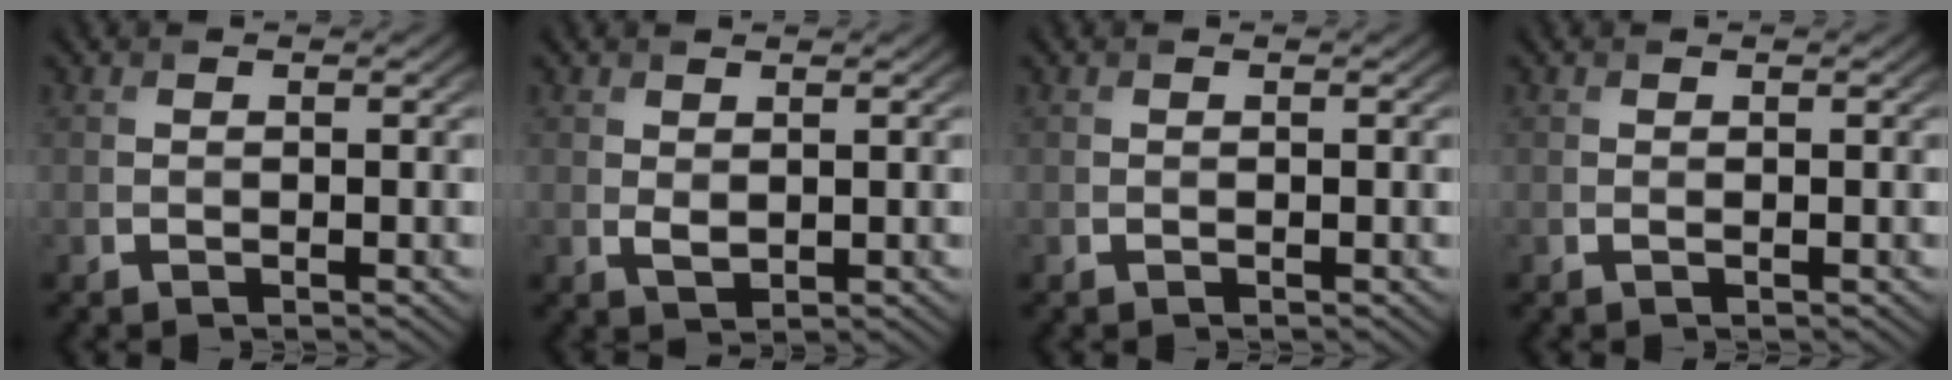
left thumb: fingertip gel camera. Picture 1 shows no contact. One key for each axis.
{"total": 1.3, "fx": 0.6, "fy": 0.7, "fz": 0.9, "tx": -0.021, "ty": -0.005, "tz": 0.016}
{"total": 0.0}
{"total": 0.0}